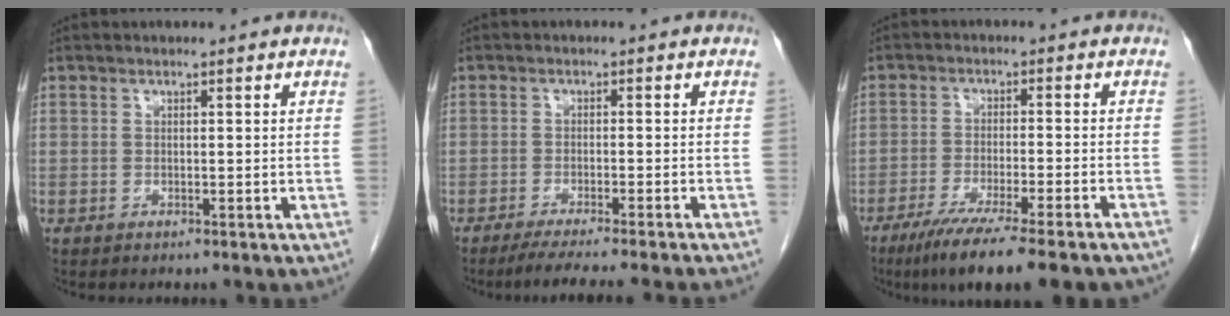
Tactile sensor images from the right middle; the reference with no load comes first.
{"total": 9.9, "force": [-8.5, -1.4, 4.9], "torque": [-0.045, -0.025, -0.124]}
{"total": 13.0, "force": [-10.1, 0.1, 8.3], "torque": [-0.127, -0.036, -0.153]}